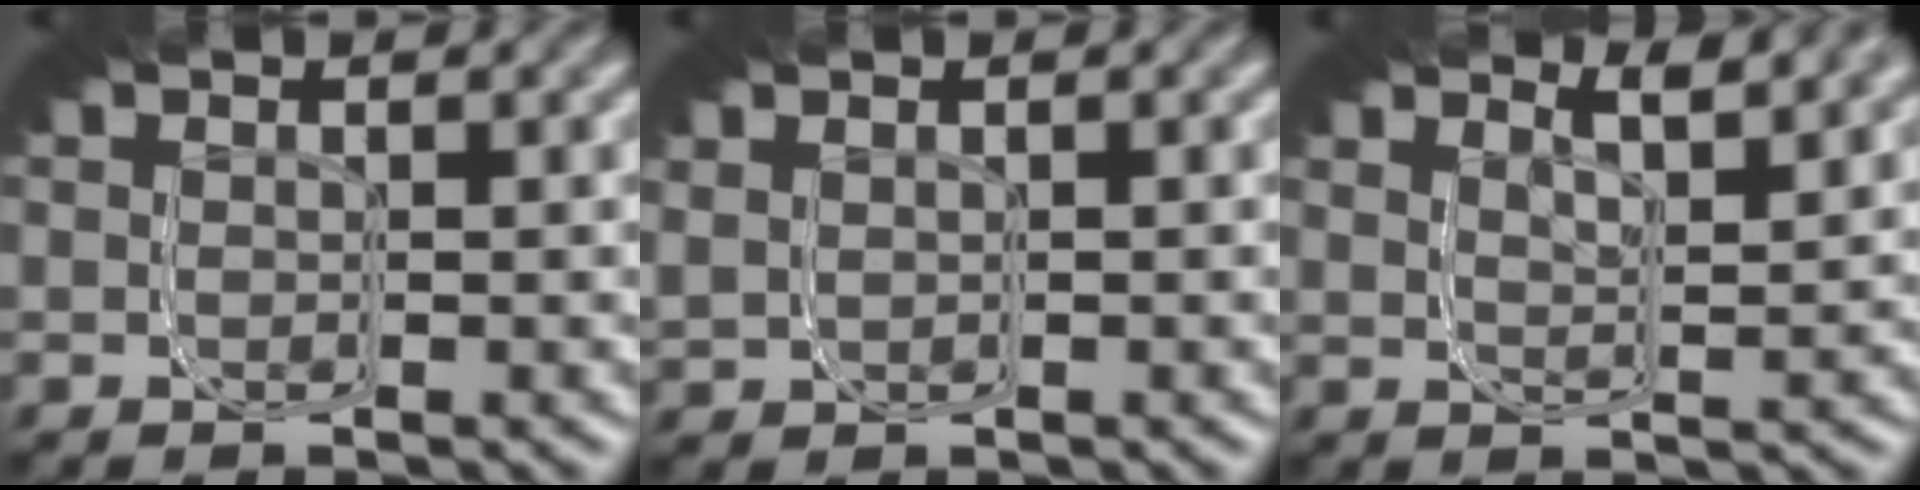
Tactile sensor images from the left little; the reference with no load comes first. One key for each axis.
{"total": 2.8, "fx": 0.3, "fy": 2.5, "fz": 1.1, "tx": -0.040, "ty": -0.005, "tz": 0.005}
{"total": 4.0, "fx": 4.0, "fy": -0.7, "fz": 0.0, "tx": -0.024, "ty": 0.035, "tz": 0.048}